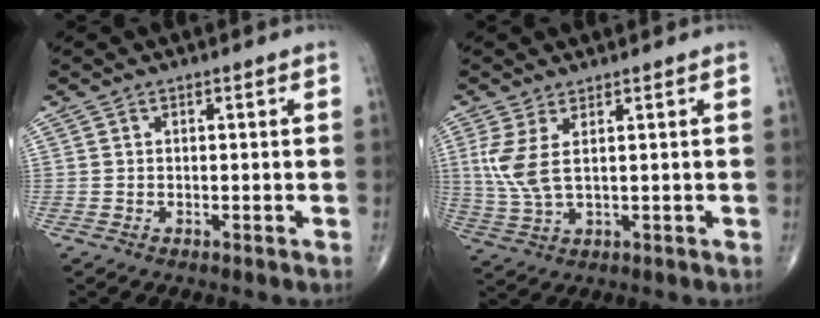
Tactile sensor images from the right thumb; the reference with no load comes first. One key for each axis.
{"total": 6.4, "fx": 1.7, "fy": 2.2, "fz": 5.7, "tx": -0.149, "ty": -0.010, "tz": 0.043}